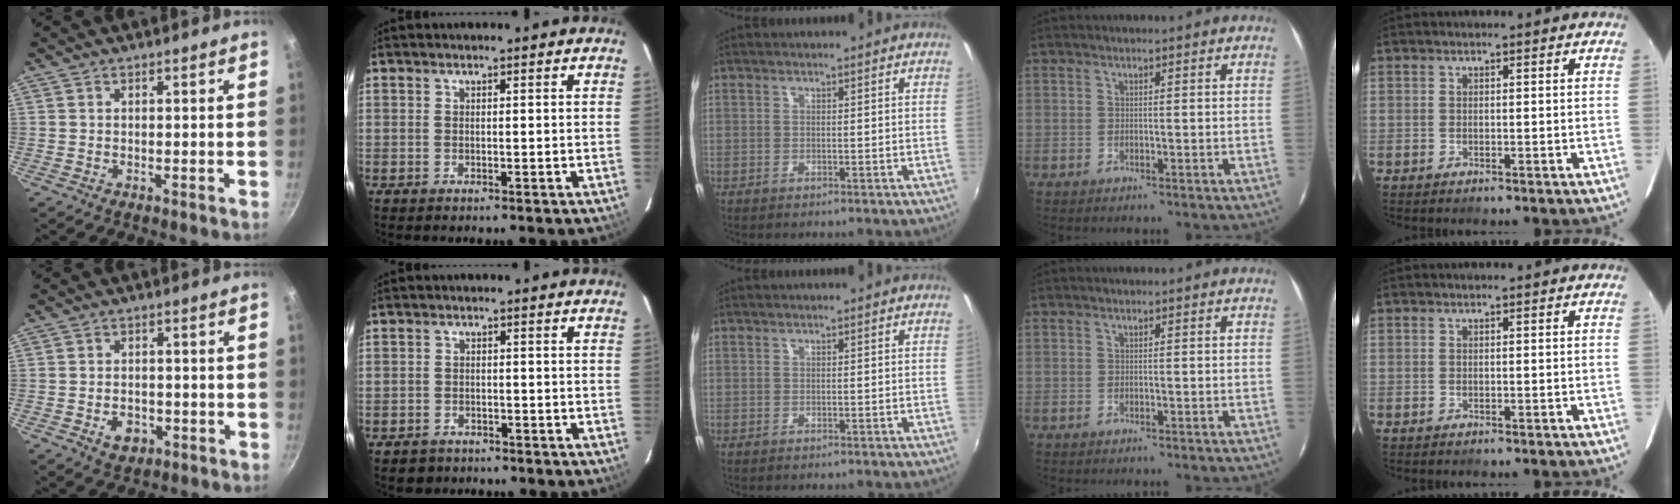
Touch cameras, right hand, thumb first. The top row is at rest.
{"thumb": {"total": 4.8, "force": [-1.7, 3.4, 2.8], "torque": [-0.032, 0.011, -0.021]}, "index": {"total": 3.4, "force": [-2.4, 2.4, 0.3], "torque": [-0.019, 0.003, -0.034]}}